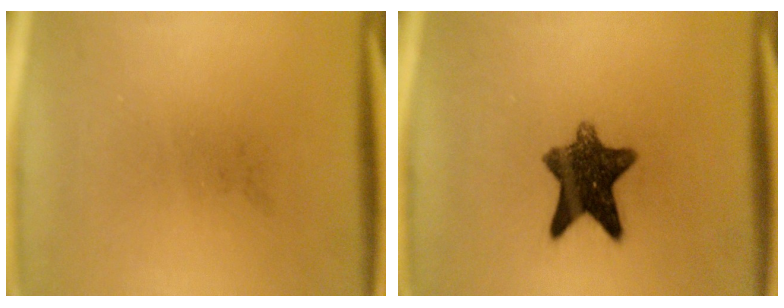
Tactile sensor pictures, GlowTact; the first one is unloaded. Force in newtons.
{"total": 9.8}